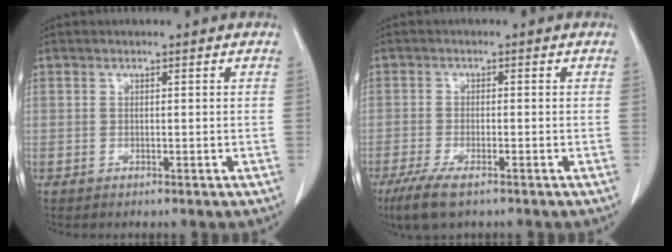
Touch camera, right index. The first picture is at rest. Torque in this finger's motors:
{"motor_torque": [0.35, -0.26, 0.18, 0.06]}